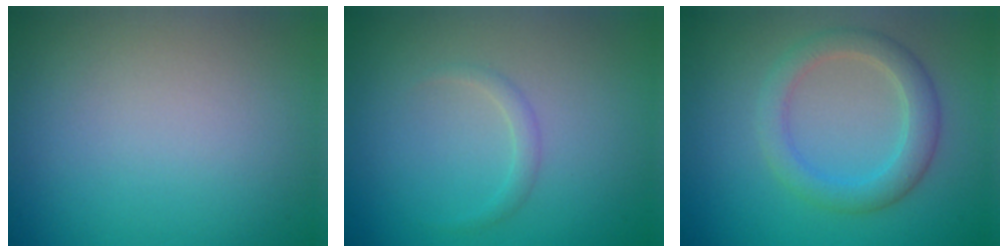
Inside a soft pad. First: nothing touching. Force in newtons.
{"total": 1.0, "press": 1.0, "slide": 0.0}
{"total": 3.3, "press": 3.3, "slide": 0.2}